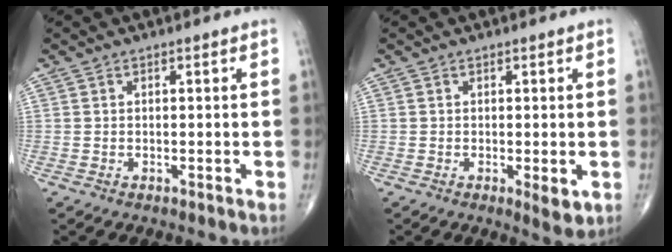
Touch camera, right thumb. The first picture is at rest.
{"total": 3.0, "force": [-0.6, 0.9, 2.8], "torque": [-0.040, -0.010, -0.009]}